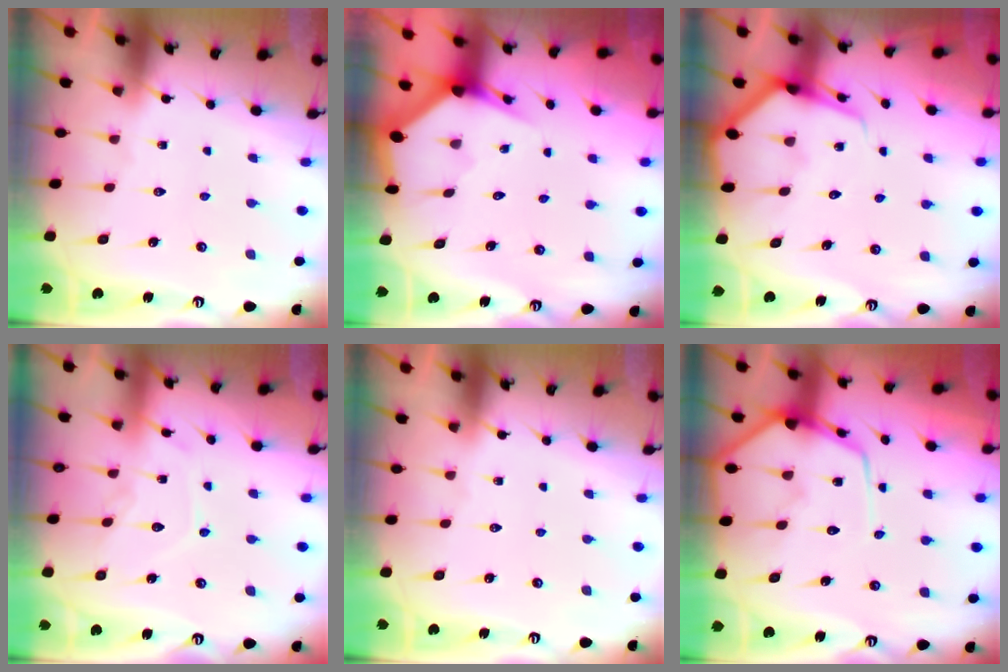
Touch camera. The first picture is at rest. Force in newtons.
{"total": 3.1, "press": 3.1, "slide": 0.5}
{"total": 5.7, "press": 5.6, "slide": 0.6}
{"total": 9.0, "press": 9.0, "slide": 0.1}
{"total": 0.0}
{"total": 11.4, "press": 11.4, "slide": 1.0}